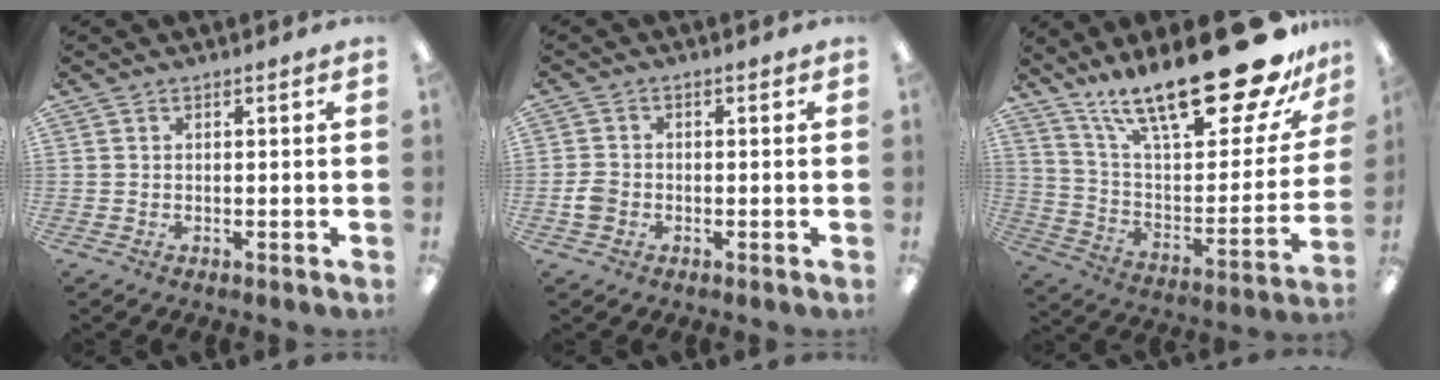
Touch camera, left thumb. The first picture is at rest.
{"total": 3.2, "force": [-1.0, 2.6, 1.6], "torque": [-0.025, 0.008, -0.018]}
{"total": 28.7, "force": [20.0, 8.4, 18.8], "torque": [-0.282, -0.136, 0.333]}